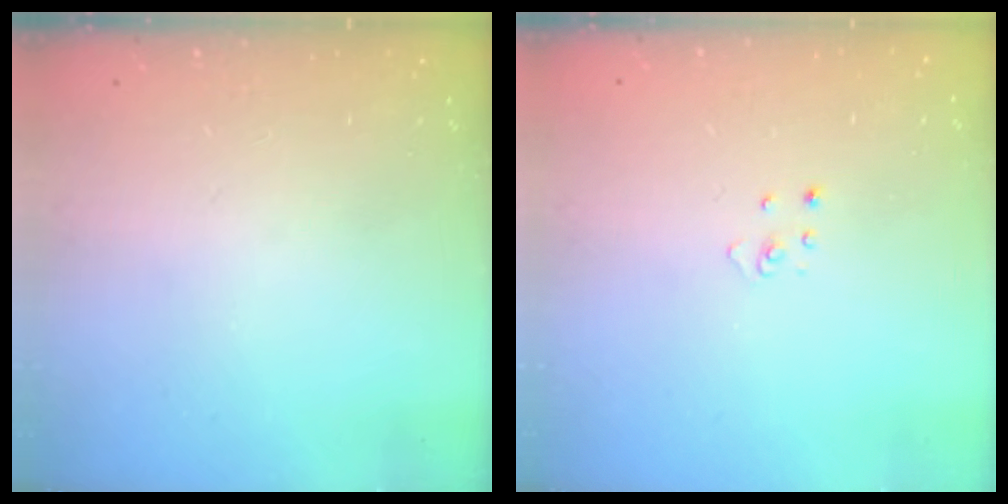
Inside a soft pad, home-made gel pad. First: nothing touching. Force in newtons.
{"total": 2.2, "press": 2.2, "slide": 0.2}